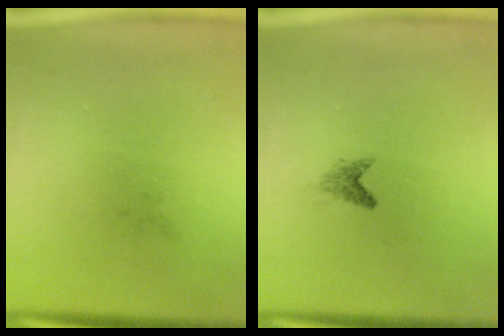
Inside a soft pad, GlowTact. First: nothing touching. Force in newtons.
{"total": 1.0}